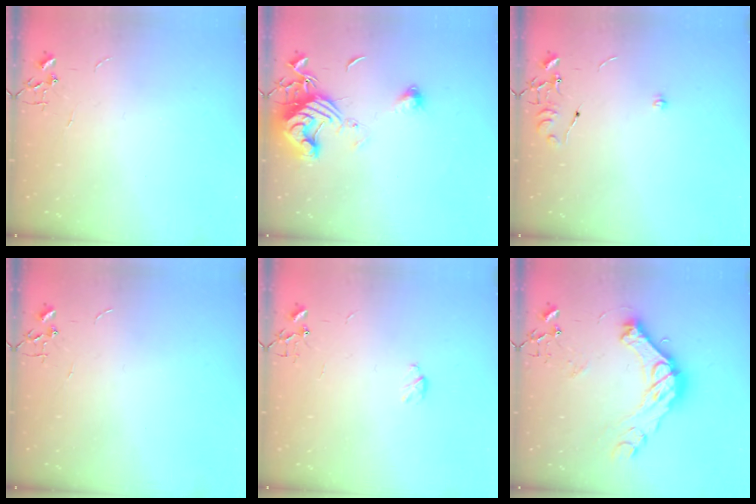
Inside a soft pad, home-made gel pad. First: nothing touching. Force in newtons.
{"total": 14.0, "press": 13.9, "slide": 1.7}
{"total": 6.4, "press": 6.4, "slide": 0.7}
{"total": 0.0}
{"total": 3.4, "press": 3.3, "slide": 0.4}
{"total": 17.7, "press": 17.6, "slide": 1.6}